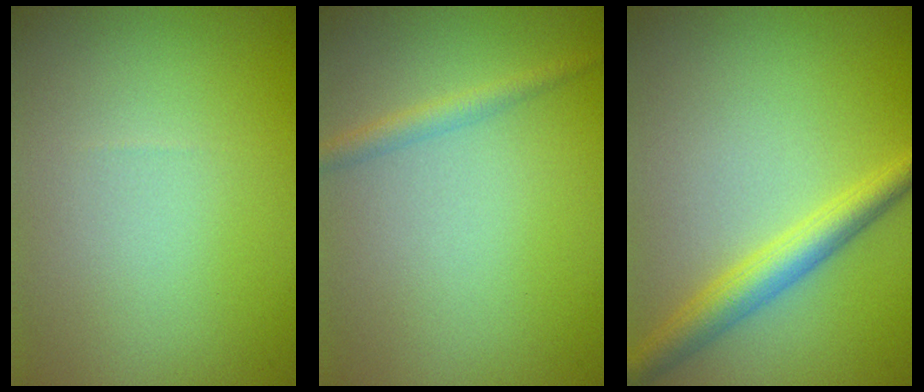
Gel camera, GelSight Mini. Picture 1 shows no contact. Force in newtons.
{"total": 1.6, "press": 1.5, "slide": 0.2}
{"total": 3.6, "press": 3.6, "slide": 0.1}